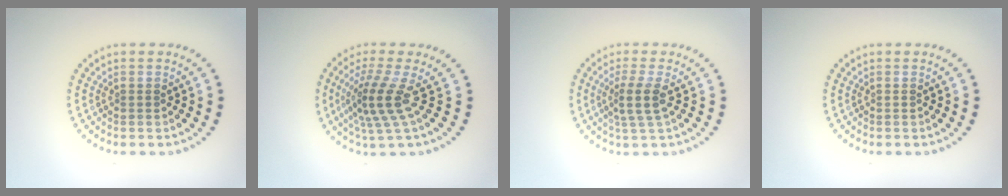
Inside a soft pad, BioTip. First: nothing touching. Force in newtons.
{"total": 3.9, "press": 2.7, "slide": 2.8}
{"total": 2.5, "press": 2.0, "slide": 1.6}
{"total": 0.0}